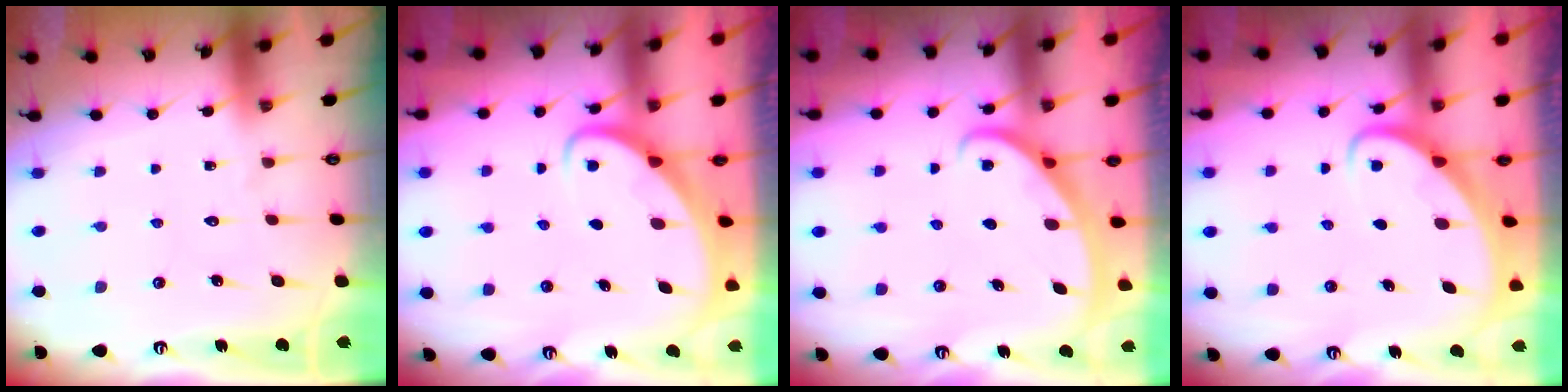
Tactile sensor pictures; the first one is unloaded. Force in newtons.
{"total": 2.5, "press": 2.5, "slide": 0.2}
{"total": 2.5, "press": 2.5, "slide": 0.2}
{"total": 2.5, "press": 2.5, "slide": 0.2}